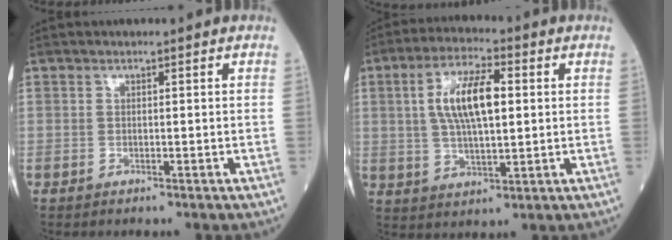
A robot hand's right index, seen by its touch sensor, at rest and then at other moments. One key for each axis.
{"total": 10.1, "fx": 1.9, "fy": 3.0, "fz": 9.4, "tx": -0.187, "ty": 0.012, "tz": 0.035}